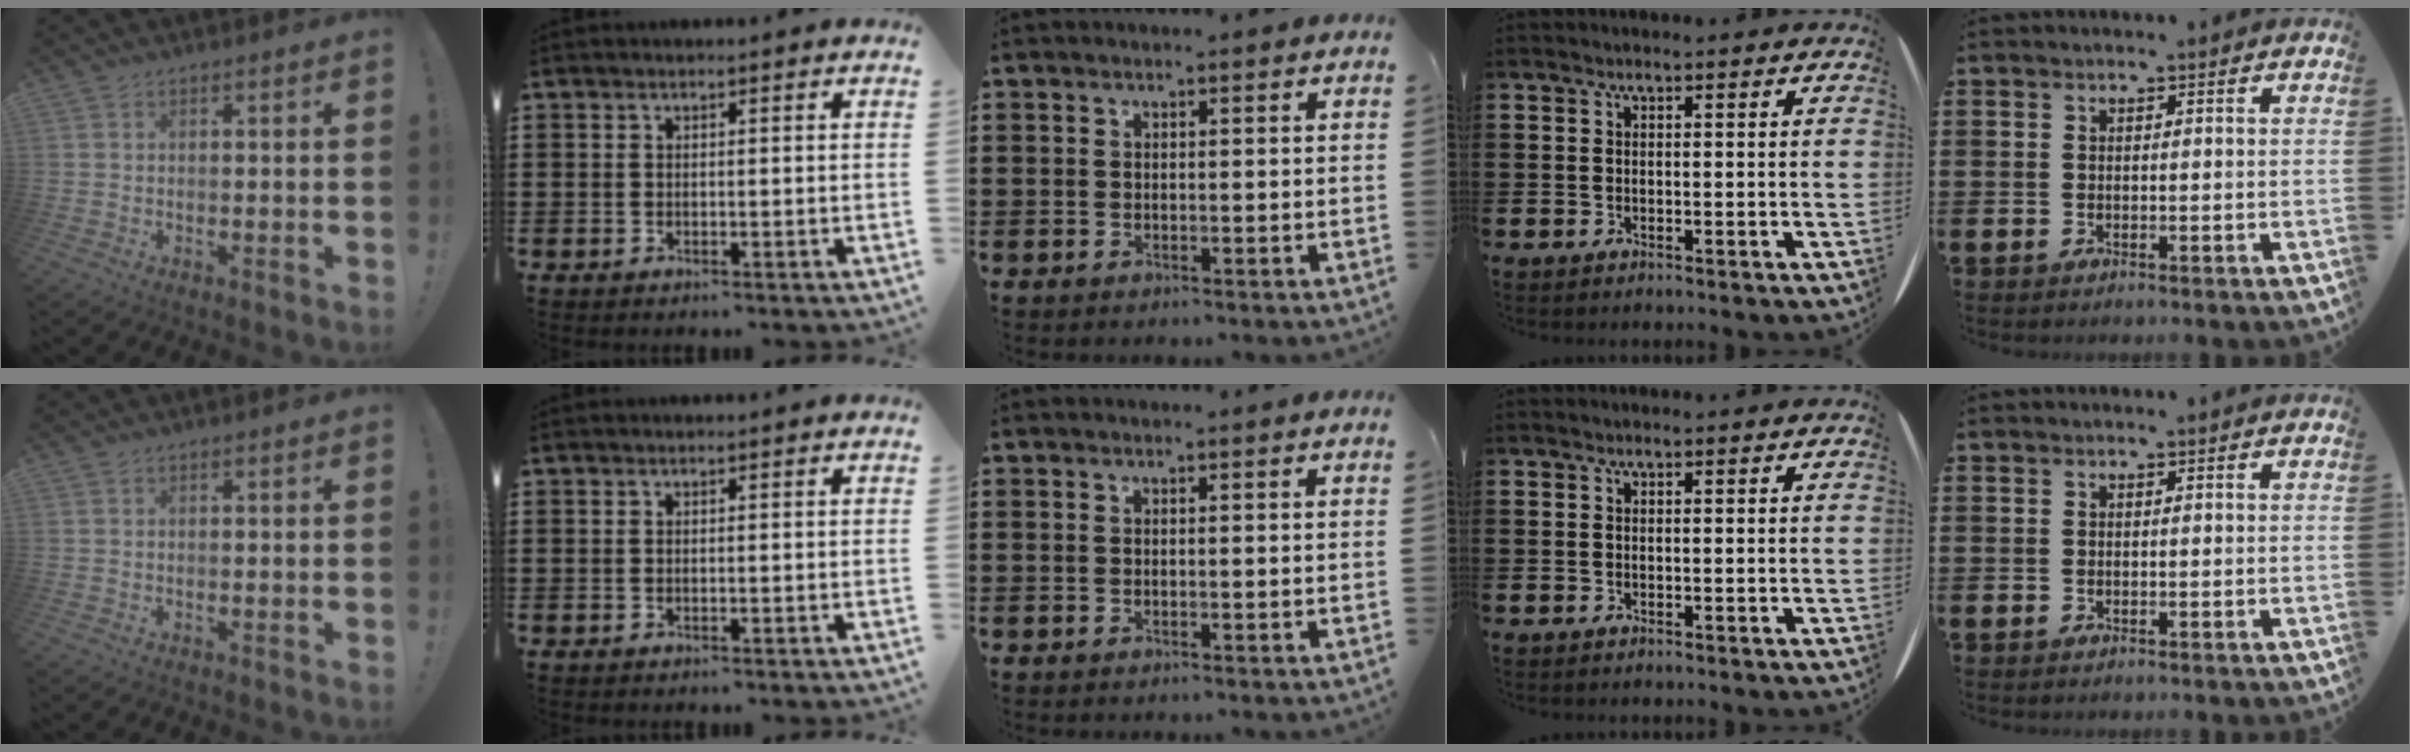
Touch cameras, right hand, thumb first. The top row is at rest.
{}